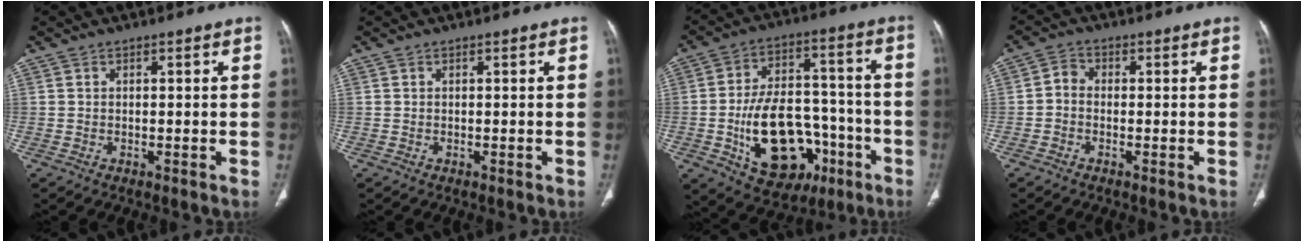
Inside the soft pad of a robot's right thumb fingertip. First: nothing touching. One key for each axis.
{"total": 0.0}
{"total": 21.0, "fx": -7.0, "fy": 13.1, "fz": 14.8, "tx": -0.208, "ty": 0.046, "tz": -0.091}
{"total": 0.9, "fx": -0.2, "fy": 0.7, "fz": 0.6, "tx": -0.008, "ty": 0.001, "tz": -0.006}